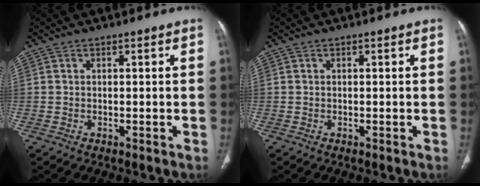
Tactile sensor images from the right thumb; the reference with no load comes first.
{"total": 0.0}